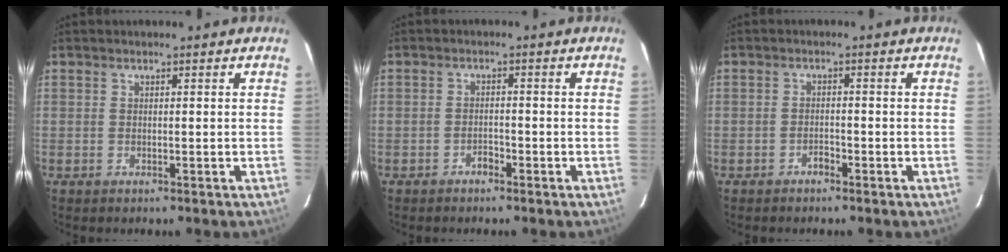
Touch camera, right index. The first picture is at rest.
{"total": 1.5, "force": [-1.2, 0.7, 0.7], "torque": [-0.008, 0.004, -0.019]}
{"total": 1.3, "force": [-1.1, 0.5, 0.6], "torque": [-0.008, 0.003, -0.018]}